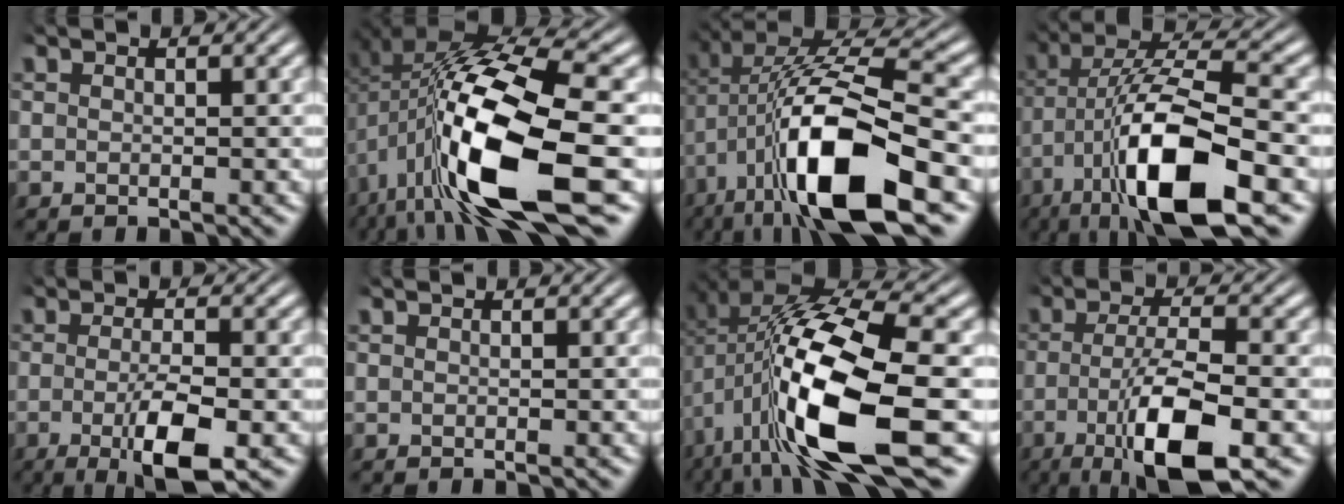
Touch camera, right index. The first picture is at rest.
{"total": 14.3, "force": [-0.7, 7.0, 12.5], "torque": [-0.237, -0.020, 0.000]}
{"total": 12.4, "force": [-2.0, 5.4, 11.0], "torque": [-0.203, -0.025, -0.015]}
{"total": 10.6, "force": [-1.5, 4.3, 9.6], "torque": [-0.180, -0.021, -0.009]}
{"total": 5.6, "force": [-2.2, 1.1, 5.0], "torque": [-0.085, -0.018, -0.027]}
{"total": 0.0}
{"total": 12.9, "force": [-0.6, 6.0, 11.4], "torque": [-0.219, -0.020, -0.001]}
{"total": 8.4, "force": [-3.3, 1.9, 7.4], "torque": [-0.128, -0.017, -0.043]}